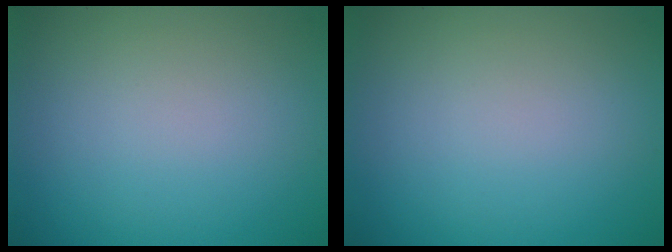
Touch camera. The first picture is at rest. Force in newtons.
{"total": 0.0}